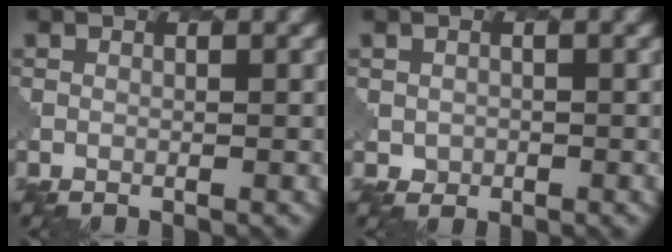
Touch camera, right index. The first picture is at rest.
{"total": 0.9, "force": [0.2, 0.9, -0.1], "torque": [0.004, -0.005, 0.003]}